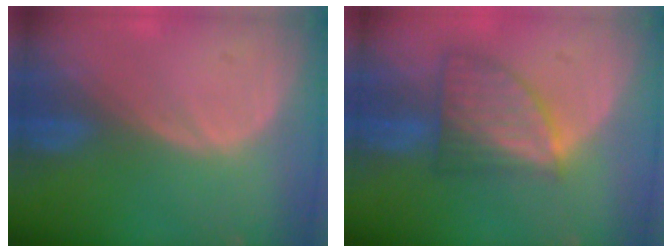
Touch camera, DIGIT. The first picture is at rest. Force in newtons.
{"total": 7.4, "press": 6.7, "slide": 3.3}